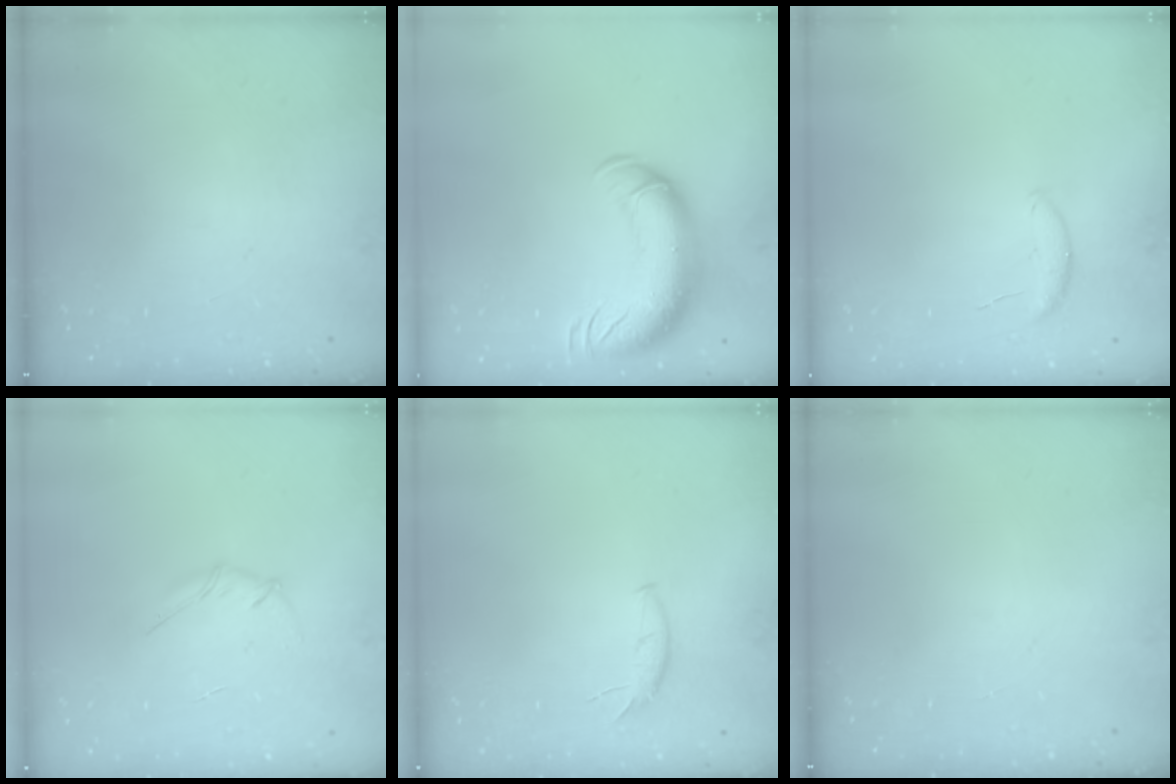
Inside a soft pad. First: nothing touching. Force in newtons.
{"total": 14.6, "press": 14.2, "slide": 3.3}
{"total": 5.5, "press": 5.5, "slide": 0.5}
{"total": 3.3, "press": 3.2, "slide": 0.9}
{"total": 5.5, "press": 5.5, "slide": 0.5}
{"total": 0.0}